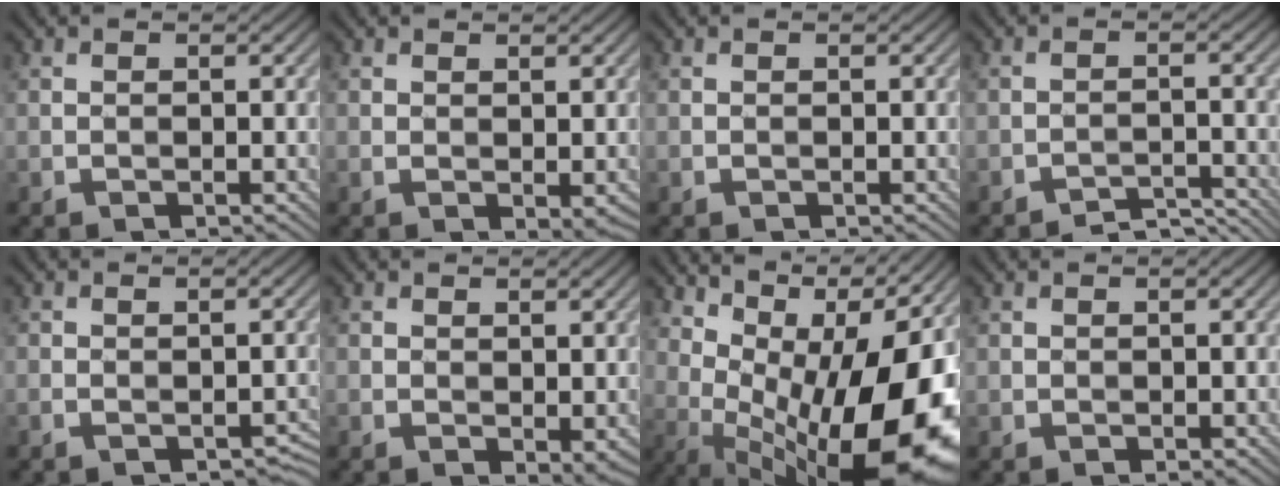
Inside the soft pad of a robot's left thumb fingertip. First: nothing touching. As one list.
[{"total": 1.0, "force": [0.4, 0.3, 0.8], "torque": [-0.018, -0.003, 0.011]}, {"total": 0.0}, {"total": 3.5, "force": [-3.4, 0.1, 0.5], "torque": [-0.002, 0.013, -0.058]}, {"total": 1.5, "force": [-1.0, 0.7, 0.8], "torque": [-0.012, -0.001, -0.011]}, {"total": 1.3, "force": [0.3, 0.8, 1.0], "torque": [-0.017, -0.004, 0.008]}, {"total": 17.0, "force": [1.9, 7.2, 15.3], "torque": [-0.196, 0.009, 0.040]}, {"total": 0.0}]